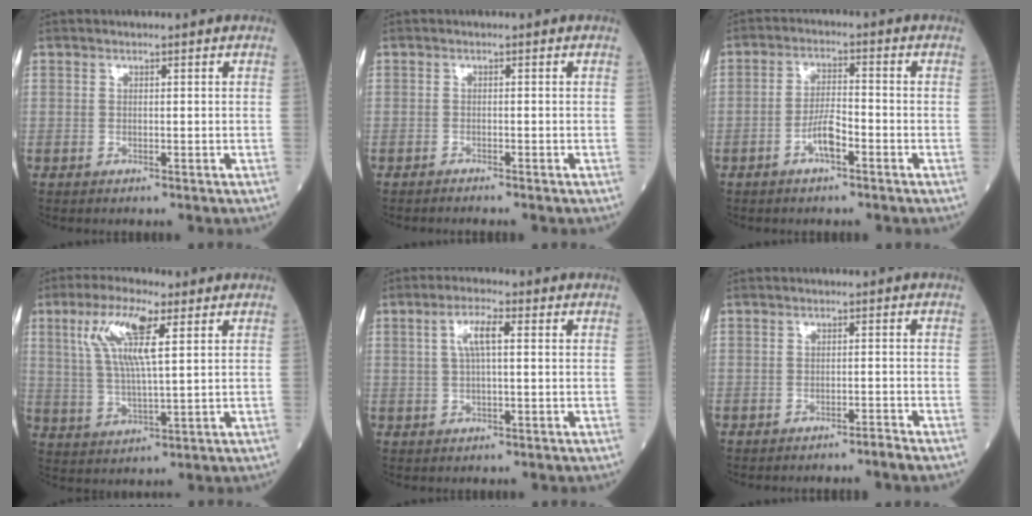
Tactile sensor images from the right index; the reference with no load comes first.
{"total": 1.3, "force": [-1.3, -0.2, 0.4], "torque": [-0.006, 0.001, -0.017]}
{"total": 4.4, "force": [-2.1, 1.0, 3.7], "torque": [-0.072, 0.007, -0.042]}
{"total": 10.0, "force": [3.9, 1.6, 9.1], "torque": [-0.187, 0.011, 0.074]}
{"total": 4.4, "force": [1.0, 0.9, 4.1], "torque": [-0.084, 0.014, 0.020]}
{"total": 1.8, "force": [-1.6, -0.4, 0.5], "torque": [-0.006, 0.003, -0.027]}